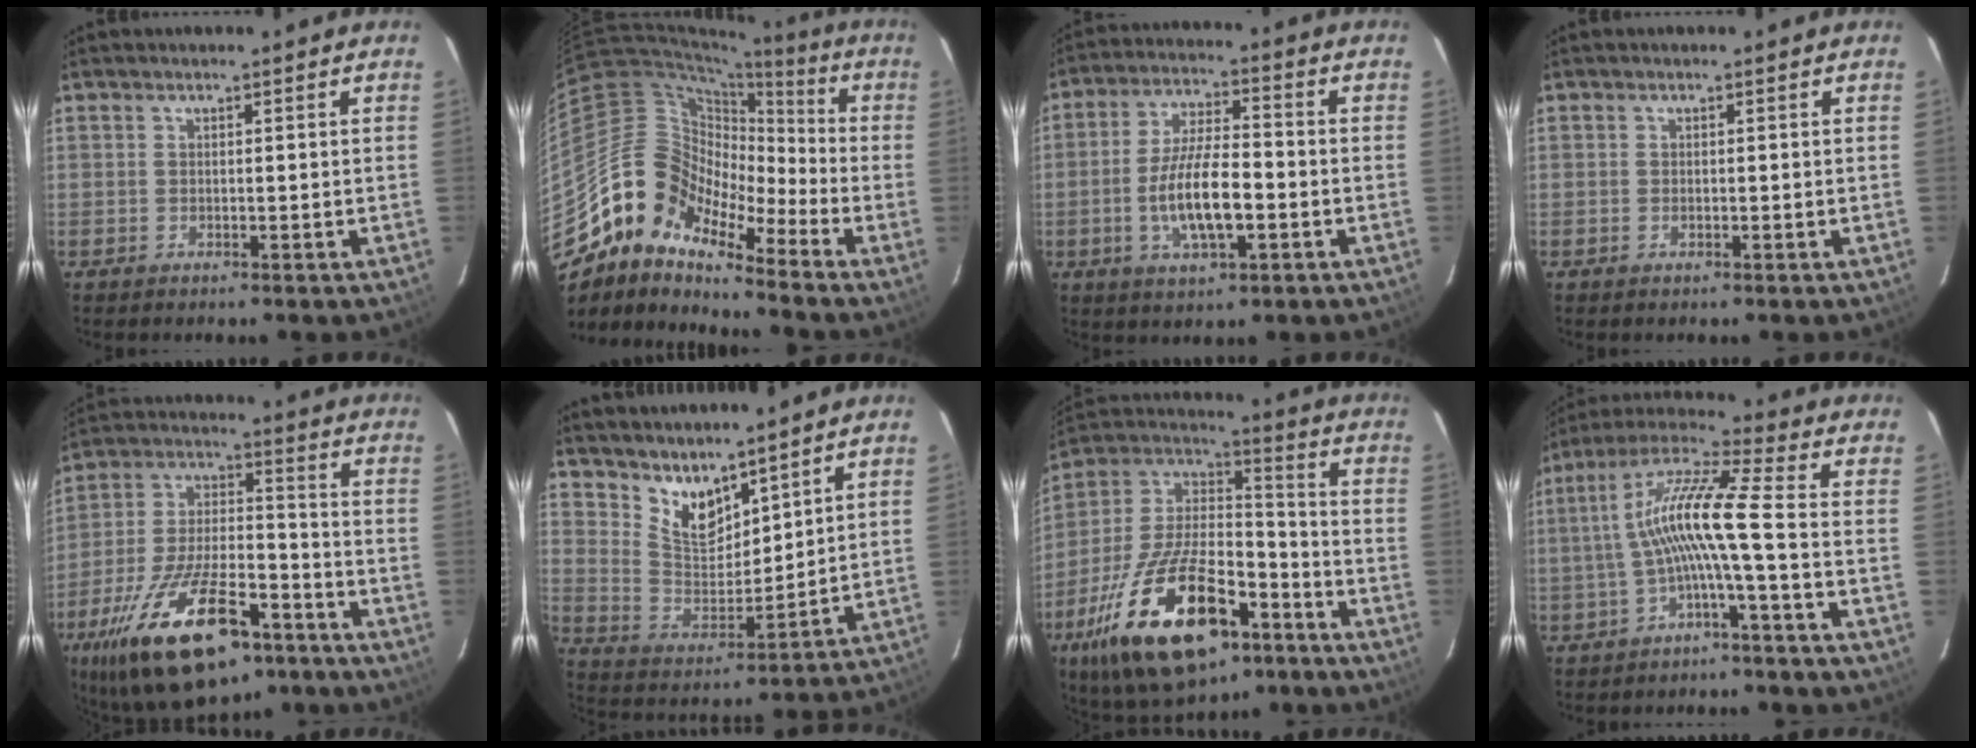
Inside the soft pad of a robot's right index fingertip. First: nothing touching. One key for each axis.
{"total": 13.6, "fx": -10.7, "fy": 6.4, "fz": 5.4, "tx": -0.082, "ty": 0.022, "tz": -0.231}
{"total": 11.4, "fx": -3.0, "fy": 3.6, "fz": 10.4, "tx": -0.207, "ty": -0.002, "tz": -0.051}
{"total": 0.6, "fx": -0.2, "fy": 0.3, "fz": 0.4, "tx": -0.008, "ty": 0.002, "tz": -0.004}
{"total": 25.2, "fx": -15.1, "fy": 10.4, "fz": 17.2, "tx": -0.332, "ty": -0.020, "tz": -0.241}
{"total": 9.7, "fx": 7.8, "fy": 4.4, "fz": 3.8, "tx": -0.072, "ty": -0.001, "tz": 0.157}
{"total": 27.3, "fx": -14.4, "fy": 12.5, "fz": 19.5, "tx": -0.380, "ty": -0.015, "tz": -0.234}
{"total": 11.2, "fx": -2.2, "fy": -0.1, "fz": 11.0, "tx": -0.227, "ty": 0.019, "tz": -0.043}